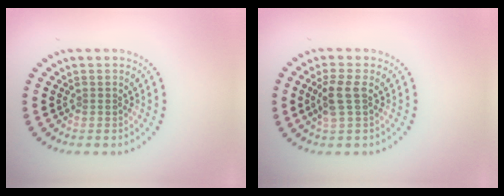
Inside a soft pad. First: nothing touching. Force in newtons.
{"total": 2.4, "press": 2.1, "slide": 1.0}